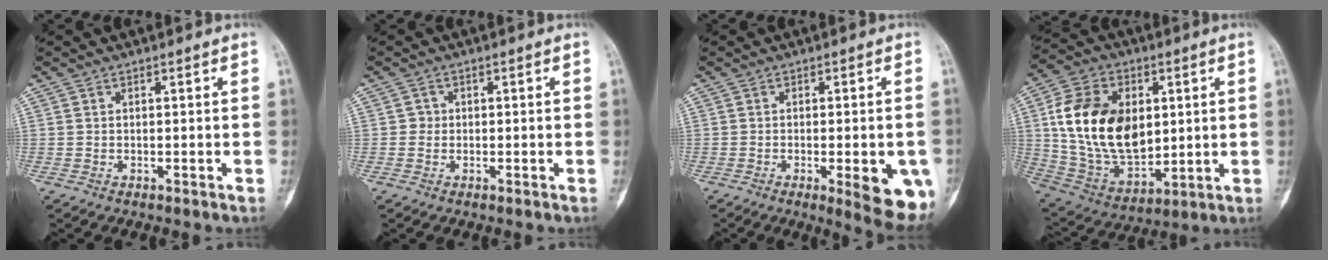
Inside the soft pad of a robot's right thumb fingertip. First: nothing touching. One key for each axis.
{"total": 1.4, "fx": 0.0, "fy": 1.4, "fz": 0.3, "tx": 0.005, "ty": 0.005, "tz": -0.004}
{"total": 11.0, "fx": -3.4, "fy": 3.2, "fz": 10.0, "tx": -0.109, "ty": -0.011, "tz": -0.034}
{"total": 21.9, "fx": 3.5, "fy": 14.3, "fz": 16.2, "tx": -0.272, "ty": -0.017, "tz": 0.076}